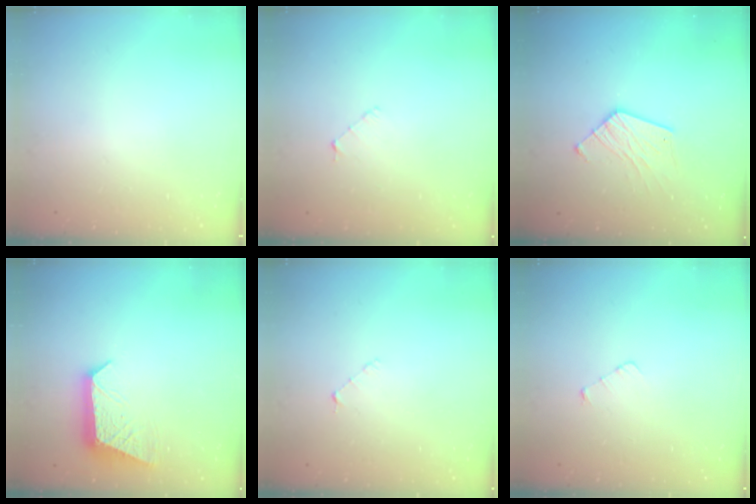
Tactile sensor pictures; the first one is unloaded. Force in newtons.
{"total": 2.9, "press": 2.9, "slide": 0.3}
{"total": 9.8, "press": 9.7, "slide": 0.6}
{"total": 9.4, "press": 9.4, "slide": 0.5}
{"total": 3.9, "press": 3.9, "slide": 0.4}
{"total": 3.1, "press": 3.1, "slide": 0.4}